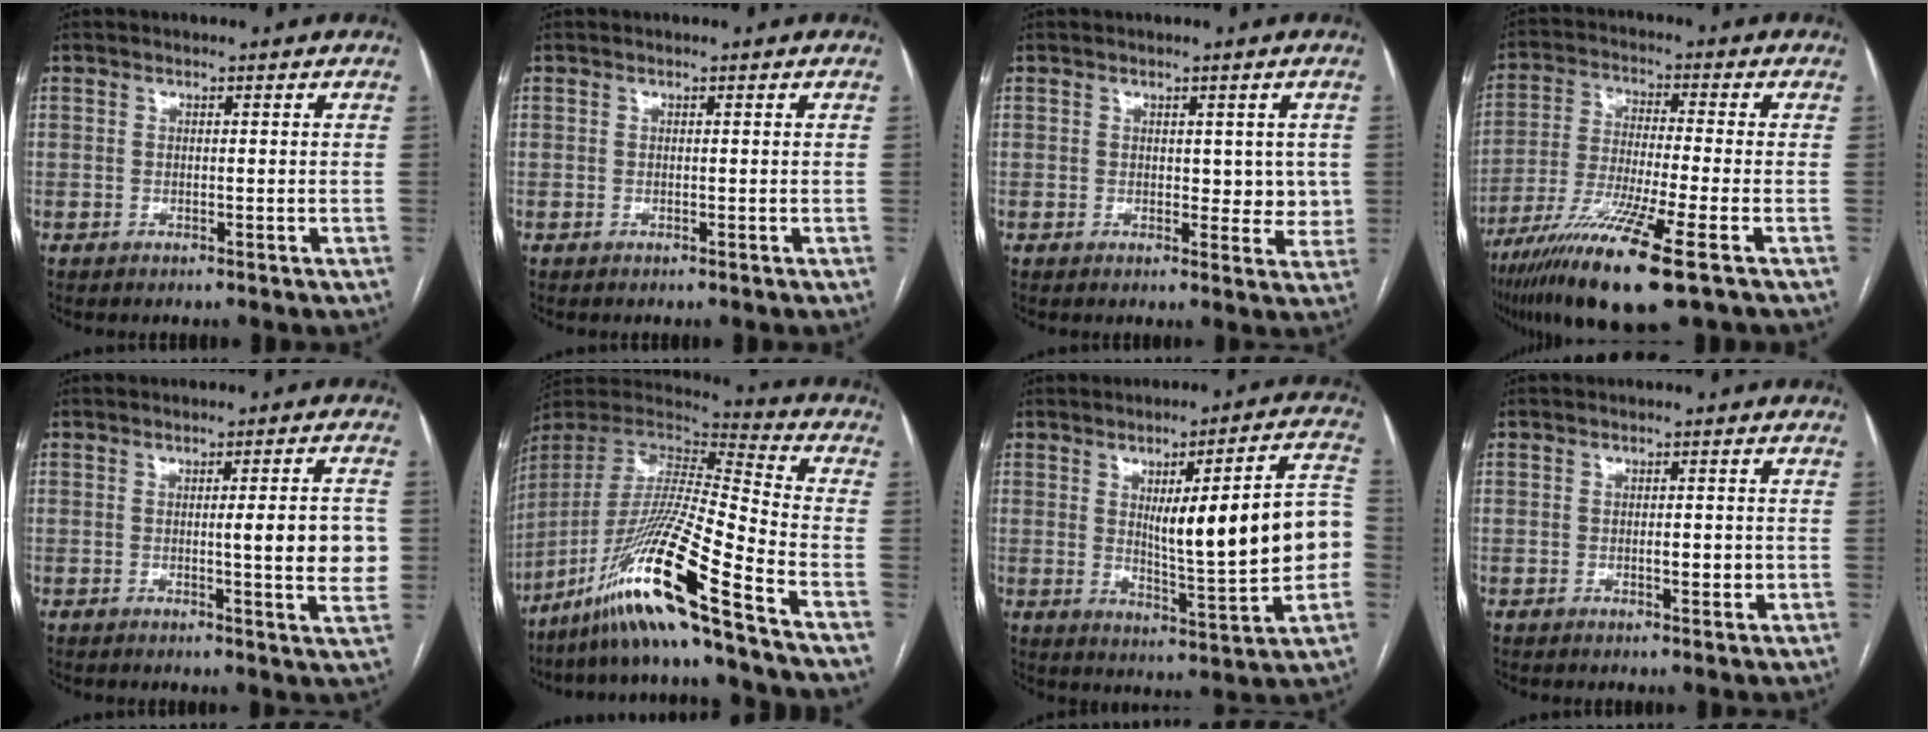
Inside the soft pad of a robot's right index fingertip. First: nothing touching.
{"total": 0.0}
{"total": 4.2, "force": [0.7, 2.5, 3.3], "torque": [-0.026, 0.000, 0.010]}
{"total": 14.8, "force": [-8.5, -0.1, 12.1], "torque": [-0.247, -0.041, -0.155]}
{"total": 7.8, "force": [-0.2, 0.8, 7.8], "torque": [-0.092, -0.001, -0.005]}
{"total": 21.2, "force": [-13.8, -1.4, 16.0], "torque": [-0.355, -0.030, -0.265]}
{"total": 17.6, "force": [0.6, 2.4, 17.5], "torque": [-0.230, 0.020, 0.018]}
{"total": 2.5, "force": [-0.4, 0.8, 2.4], "torque": [-0.038, -0.001, -0.002]}